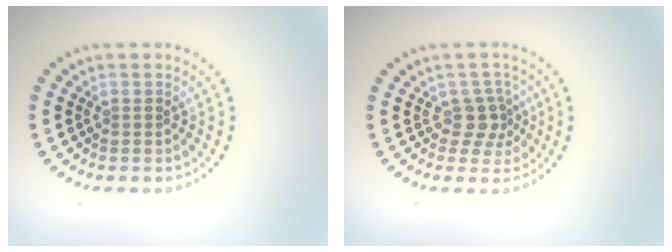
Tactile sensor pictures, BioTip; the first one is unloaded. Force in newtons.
{"total": 2.3, "press": 1.9, "slide": 1.4}